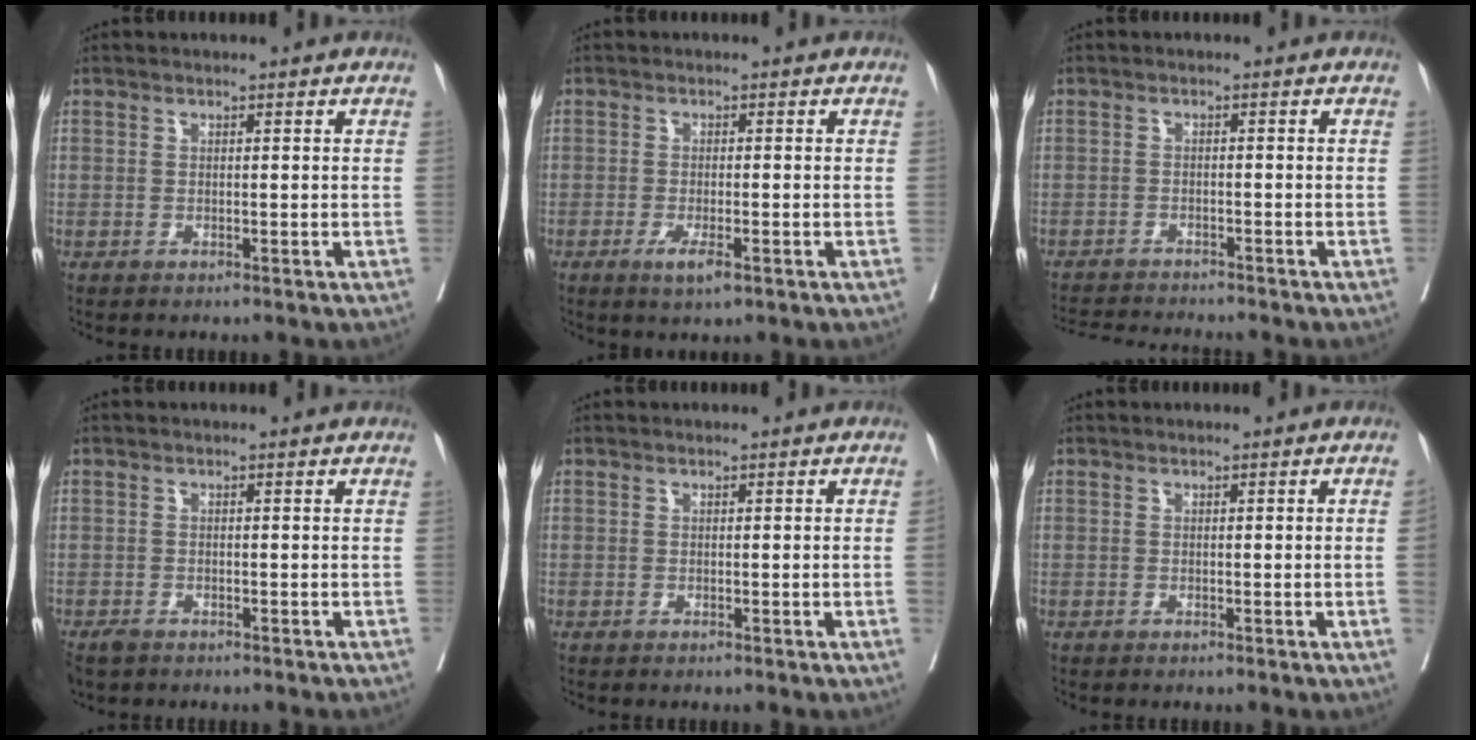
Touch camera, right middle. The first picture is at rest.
{"total": 3.2, "force": [-1.7, 0.6, 2.7], "torque": [-0.046, -0.005, -0.028]}
{"total": 7.3, "force": [-7.1, 0.1, 1.8], "torque": [-0.023, -0.007, -0.112]}
{"total": 2.2, "force": [-1.7, 1.1, 0.7], "torque": [-0.017, -0.004, -0.028]}
{"total": 1.0, "force": [-0.1, -0.4, 0.9], "torque": [-0.012, 0.000, 0.000]}
{"total": 1.5, "force": [-0.2, -0.5, 1.4], "torque": [-0.019, -0.001, -0.001]}